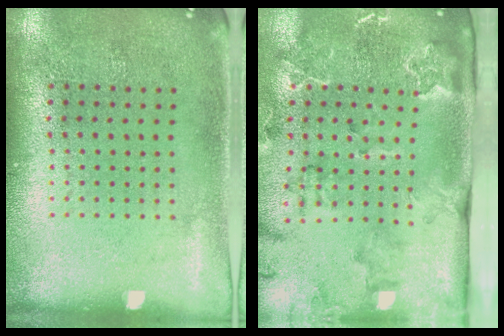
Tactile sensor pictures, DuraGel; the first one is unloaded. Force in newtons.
{"total": 2.5, "press": 2.4, "slide": 0.6}